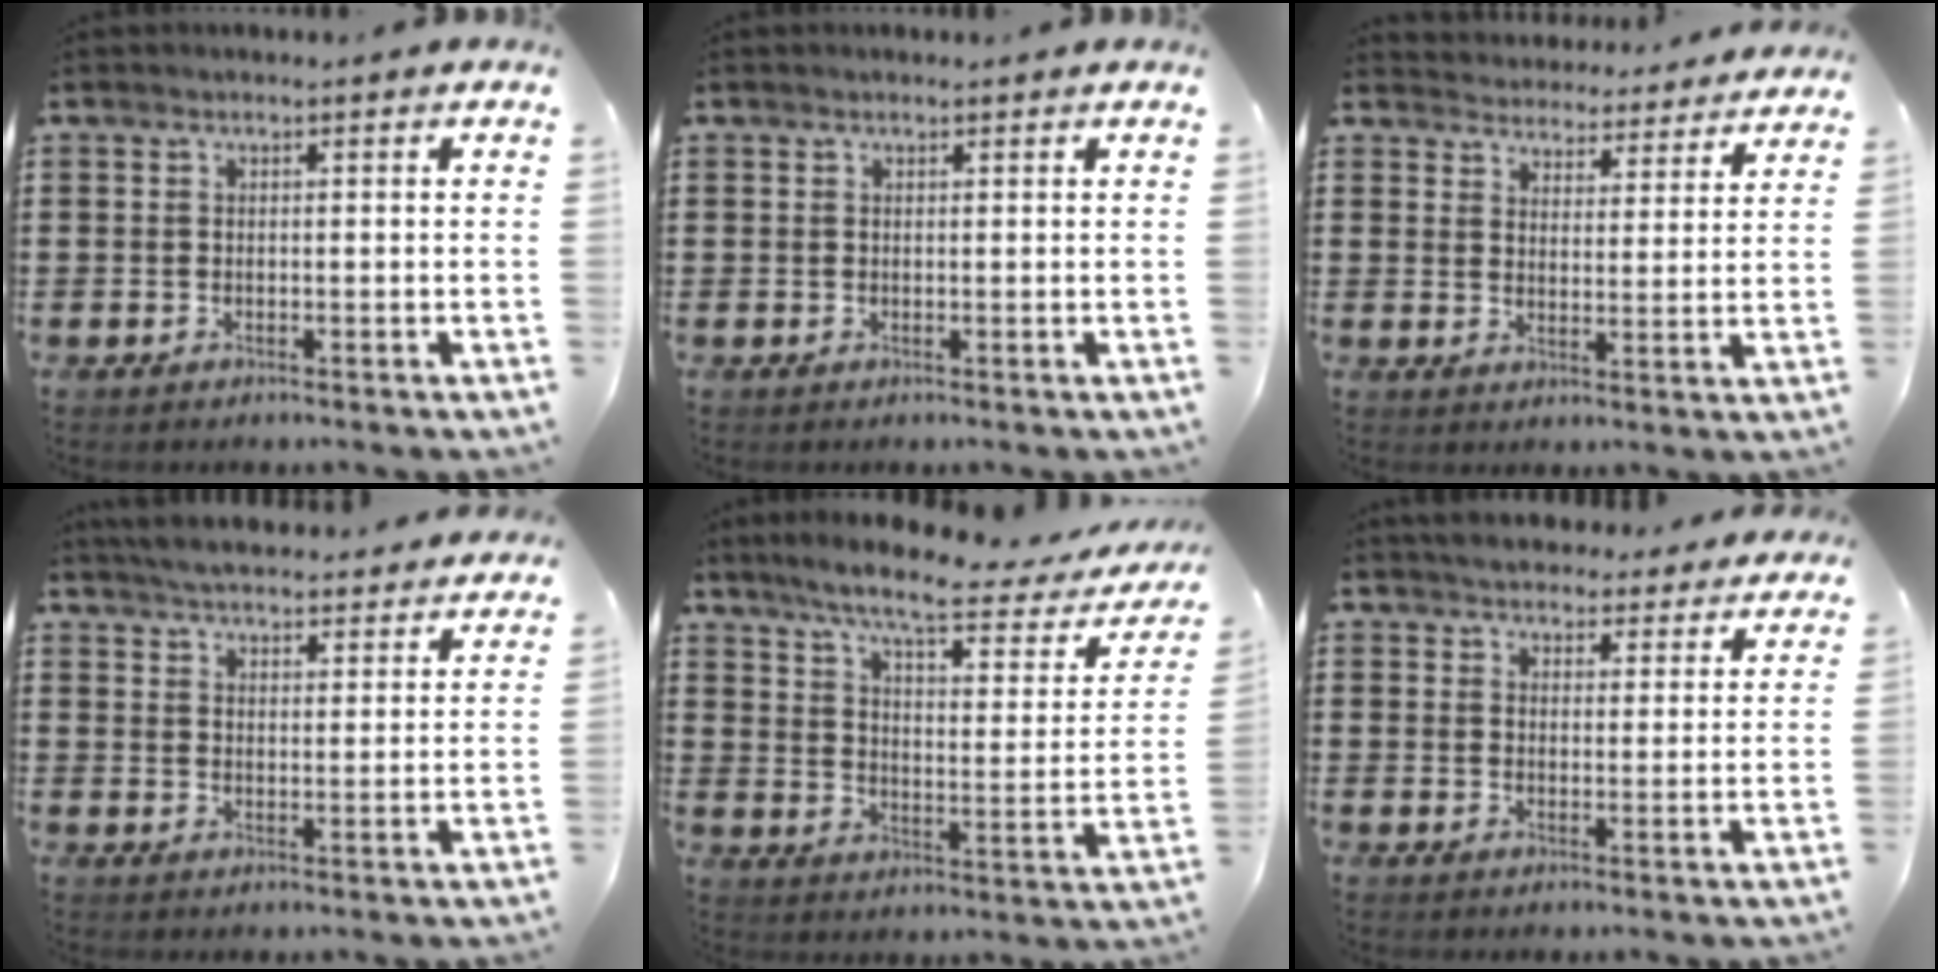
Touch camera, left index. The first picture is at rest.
{"total": 0.6, "force": [0.6, 0.1, 0.2], "torque": [-0.005, 0.000, 0.011]}
{"total": 4.2, "force": [4.1, 0.1, -0.7], "torque": [-0.011, -0.032, 0.070]}
{"total": 4.7, "force": [4.7, -0.1, 0.4], "torque": [-0.027, -0.023, 0.082]}
{"total": 8.9, "force": [7.1, 0.5, 5.4], "torque": [-0.123, -0.040, 0.116]}
{"total": 3.6, "force": [3.5, 0.4, 0.0], "torque": [-0.016, -0.013, 0.064]}